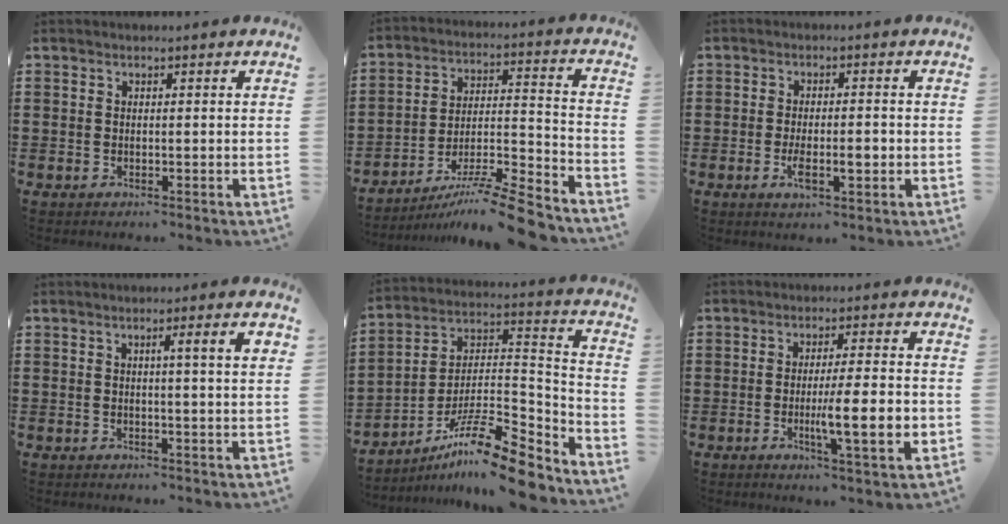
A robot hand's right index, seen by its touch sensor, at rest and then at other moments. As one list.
[{"total": 10.3, "force": [-8.9, 0.1, 5.1], "torque": [-0.071, 0.014, -0.175]}, {"total": 4.7, "force": [-1.2, 1.5, 4.3], "torque": [-0.069, -0.001, -0.023]}, {"total": 4.0, "force": [1.0, 0.0, 3.9], "torque": [-0.073, 0.000, 0.013]}, {"total": 14.2, "force": [-11.0, 2.2, 8.6], "torque": [-0.143, 0.029, -0.206]}, {"total": 9.5, "force": [-1.8, 1.5, 9.2], "torque": [-0.148, -0.012, -0.030]}]